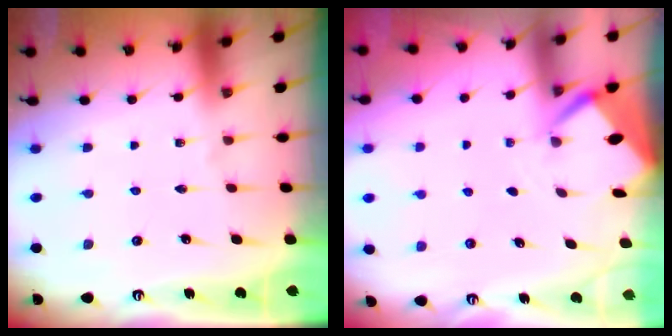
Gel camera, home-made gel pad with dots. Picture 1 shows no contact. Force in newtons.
{"total": 2.4, "press": 2.4, "slide": 0.3}